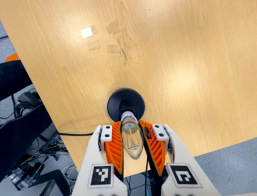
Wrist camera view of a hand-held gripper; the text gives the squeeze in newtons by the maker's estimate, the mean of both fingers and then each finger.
{"total": 19.2, "left": 17.4, "right": 20.9}